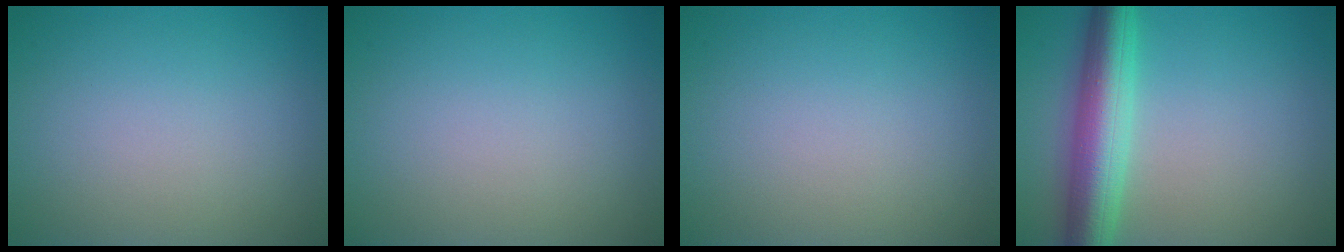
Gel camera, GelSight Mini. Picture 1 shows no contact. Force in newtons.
{"total": 0.0}
{"total": 0.0}
{"total": 6.8, "press": 6.8, "slide": 0.1}